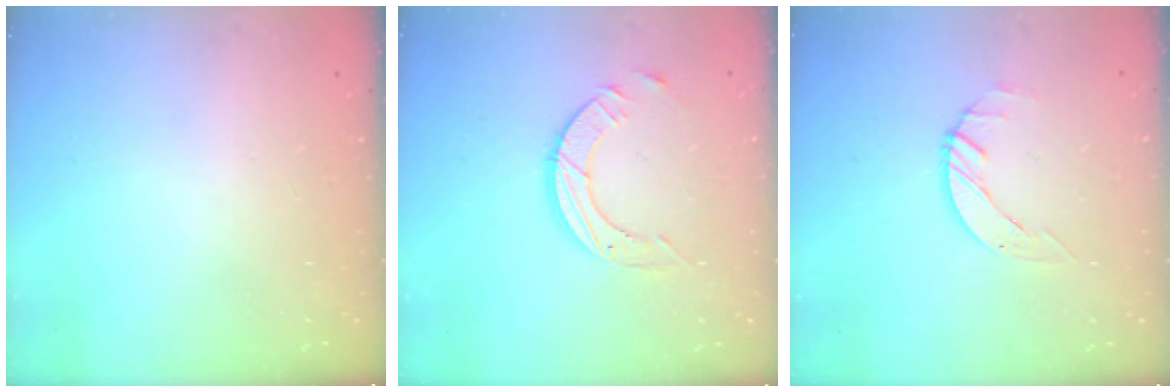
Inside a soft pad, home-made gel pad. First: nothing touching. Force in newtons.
{"total": 9.0, "press": 9.0, "slide": 0.8}
{"total": 2.6, "press": 2.6, "slide": 0.3}